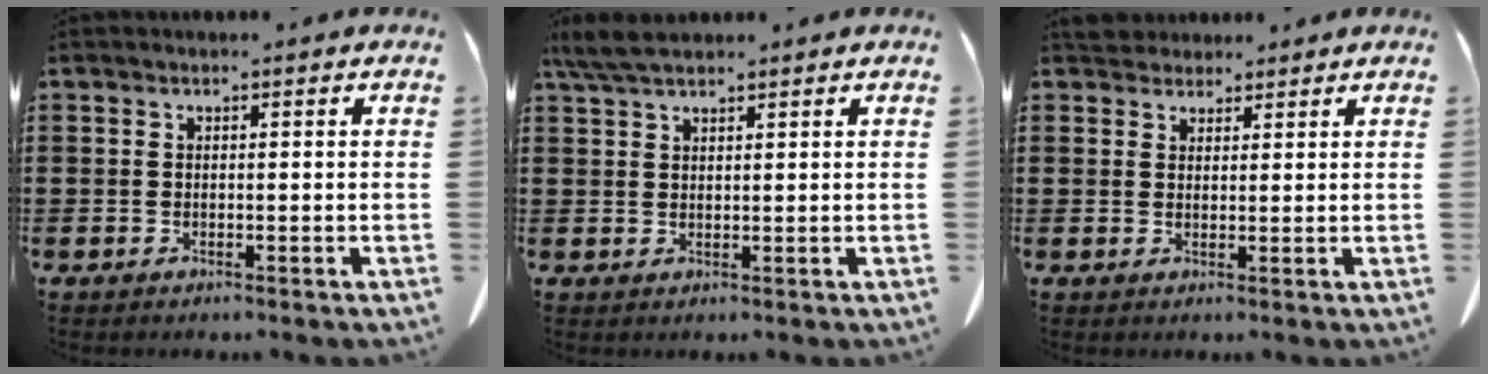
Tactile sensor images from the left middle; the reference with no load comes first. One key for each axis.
{"total": 4.2, "fx": 3.3, "fy": 0.8, "fz": 2.5, "tx": -0.058, "ty": -0.001, "tz": 0.065}
{"total": 2.6, "fx": 2.2, "fy": 1.2, "fz": 0.4, "tx": -0.007, "ty": -0.001, "tz": 0.043}